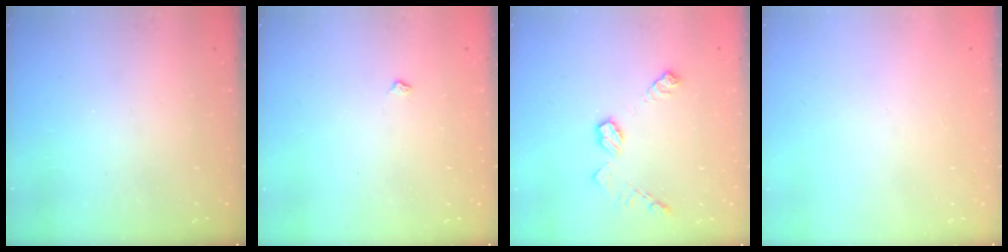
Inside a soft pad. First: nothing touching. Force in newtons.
{"total": 2.4, "press": 2.4, "slide": 0.5}
{"total": 9.3, "press": 9.3, "slide": 0.4}
{"total": 0.0}